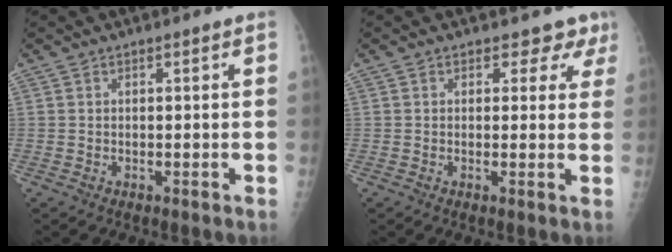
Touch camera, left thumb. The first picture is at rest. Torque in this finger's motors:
{"motor_torque": [-0.16, -0.03, -0.07, -0.05, -0.01]}